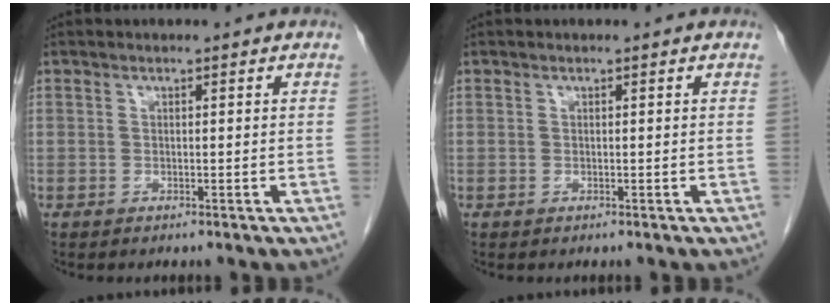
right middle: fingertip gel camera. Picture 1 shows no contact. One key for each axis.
{"total": 0.0}